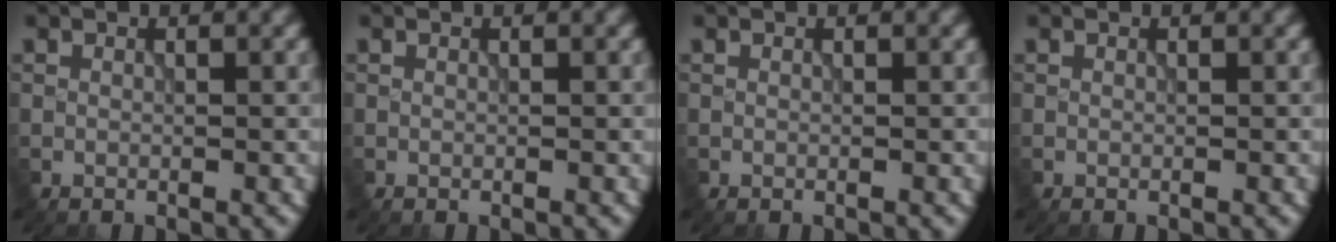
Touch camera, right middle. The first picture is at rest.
{"total": 0.0}
{"total": 0.0}
{"total": 0.0}